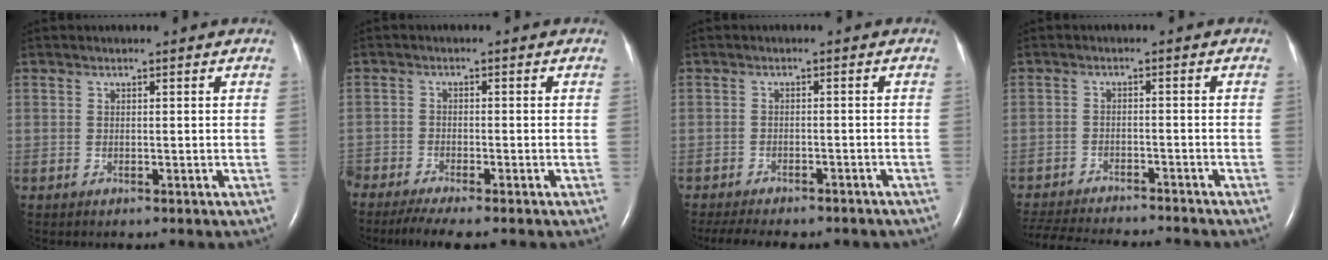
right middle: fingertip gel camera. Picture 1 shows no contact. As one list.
[{"total": 6.2, "force": [-5.2, 0.5, 3.4], "torque": [-0.054, -0.015, -0.091]}, {"total": 13.2, "force": [-11.2, 4.0, 5.8], "torque": [-0.104, -0.008, -0.137]}, {"total": 15.3, "force": [-14.1, 2.1, 5.5], "torque": [-0.117, -0.021, -0.202]}]